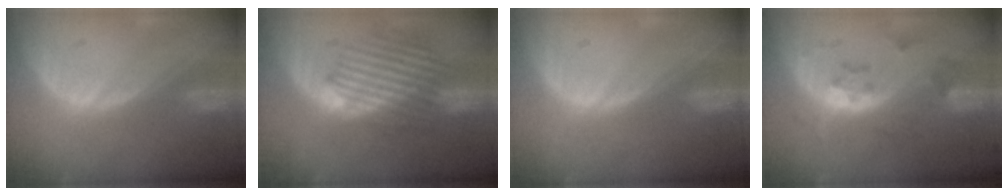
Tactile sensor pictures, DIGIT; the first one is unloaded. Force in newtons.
{"total": 8.7, "press": 8.6, "slide": 1.6}
{"total": 0.0}
{"total": 5.7, "press": 5.3, "slide": 2.3}